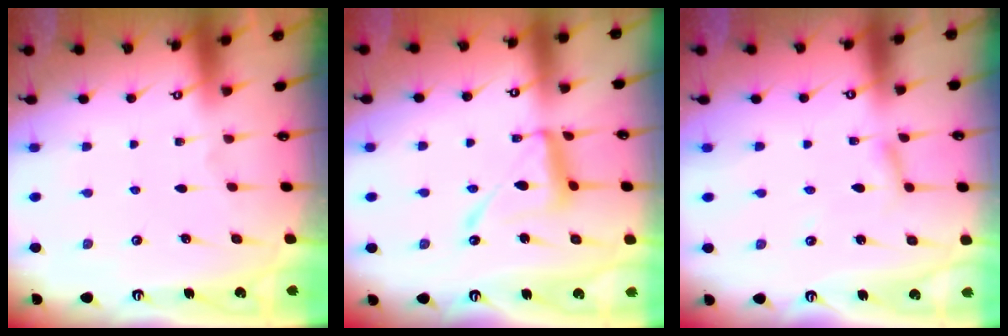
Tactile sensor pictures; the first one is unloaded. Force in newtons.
{"total": 13.5, "press": 13.5, "slide": 1.1}
{"total": 2.2, "press": 2.2, "slide": 0.3}